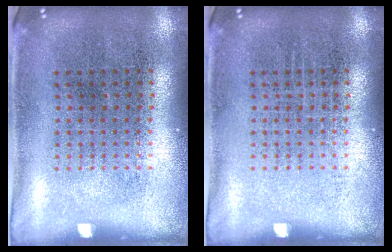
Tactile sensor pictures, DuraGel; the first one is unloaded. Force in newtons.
{"total": 0.0}